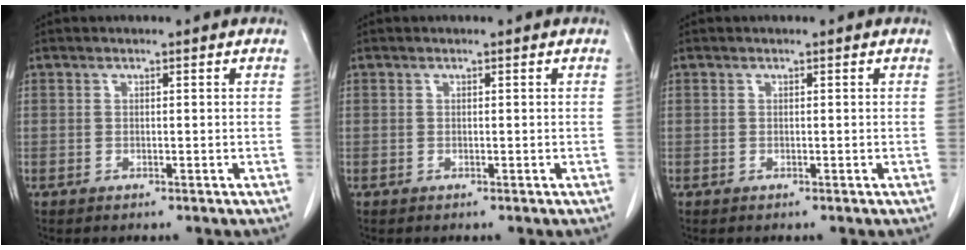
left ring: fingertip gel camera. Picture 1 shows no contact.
{"total": 0.0}
{"total": 0.0}